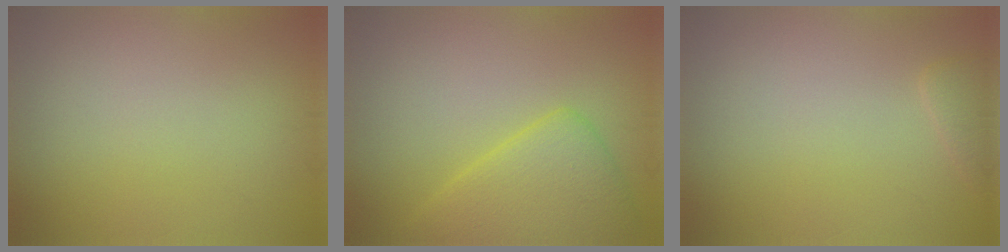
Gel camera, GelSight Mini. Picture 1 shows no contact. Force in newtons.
{"total": 4.6, "press": 4.6, "slide": 0.3}
{"total": 1.2, "press": 1.2, "slide": 0.1}